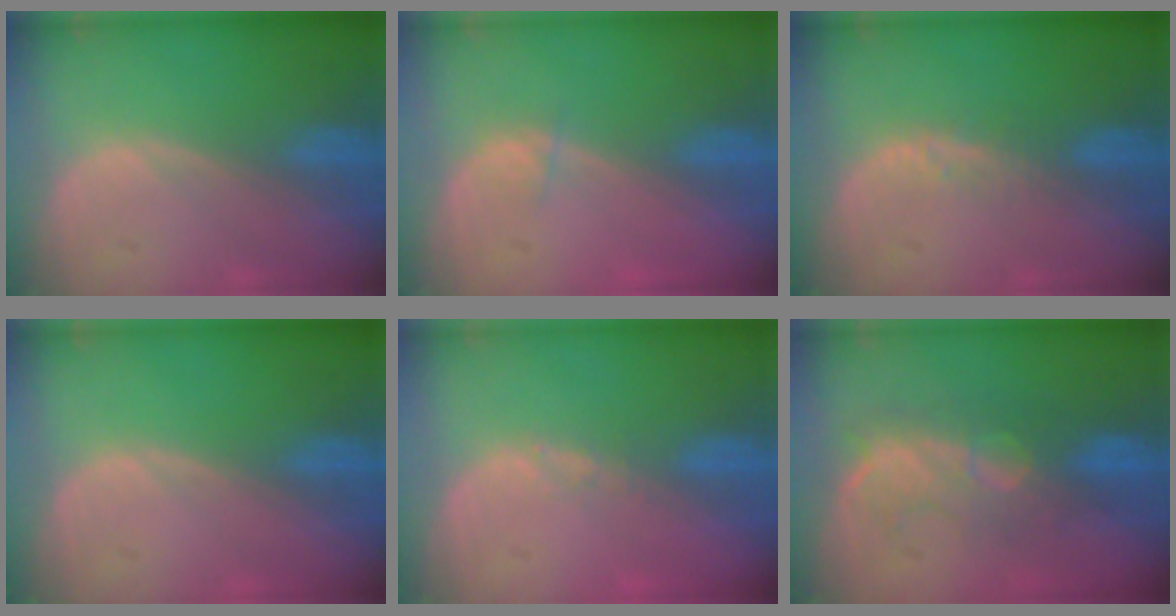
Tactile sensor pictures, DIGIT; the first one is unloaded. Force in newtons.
{"total": 1.1, "press": 1.0, "slide": 0.4}
{"total": 2.1, "press": 2.1, "slide": 0.2}
{"total": 0.0}
{"total": 0.9, "press": 0.8, "slide": 0.5}
{"total": 8.0, "press": 7.8, "slide": 2.0}